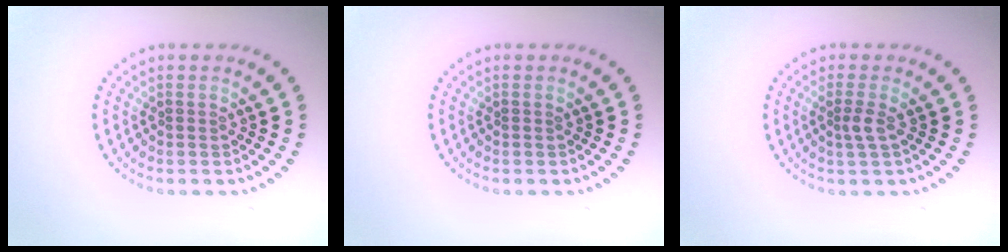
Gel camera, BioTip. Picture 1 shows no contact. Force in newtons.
{"total": 0.0}
{"total": 1.4, "press": 1.1, "slide": 0.7}